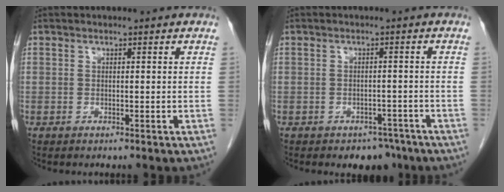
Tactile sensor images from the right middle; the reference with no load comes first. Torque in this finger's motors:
{"motor_torque": [0.06, -0.06, -0.01, -0.01]}